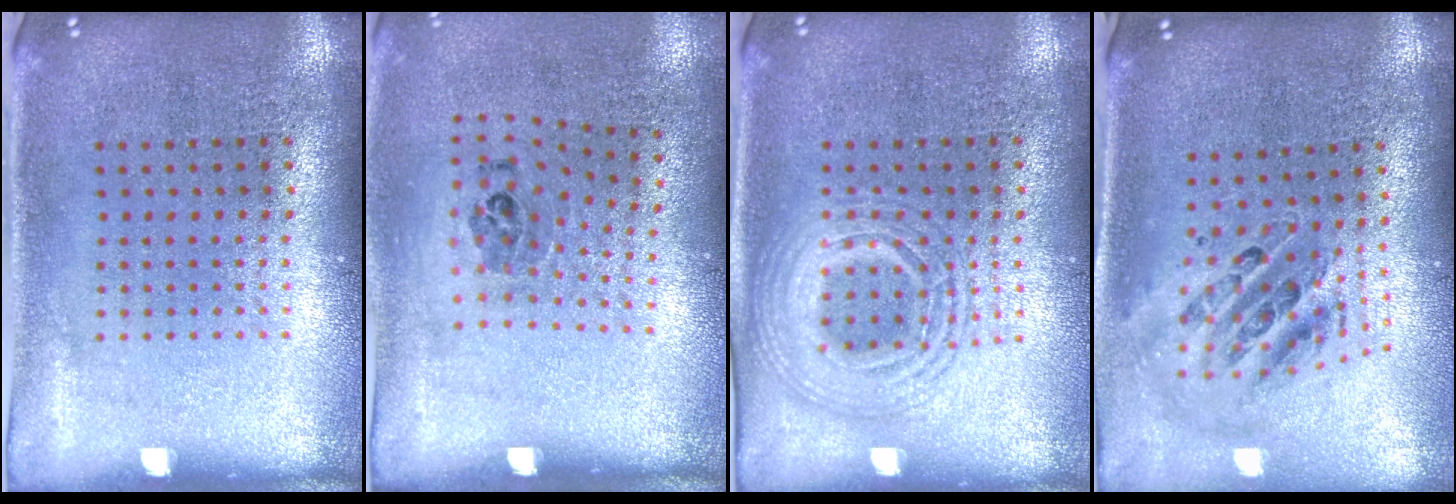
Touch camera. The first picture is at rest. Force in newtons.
{"total": 1.1, "press": 0.7, "slide": 0.8}
{"total": 2.7, "press": 2.7, "slide": 0.3}
{"total": 1.4, "press": 1.2, "slide": 0.6}